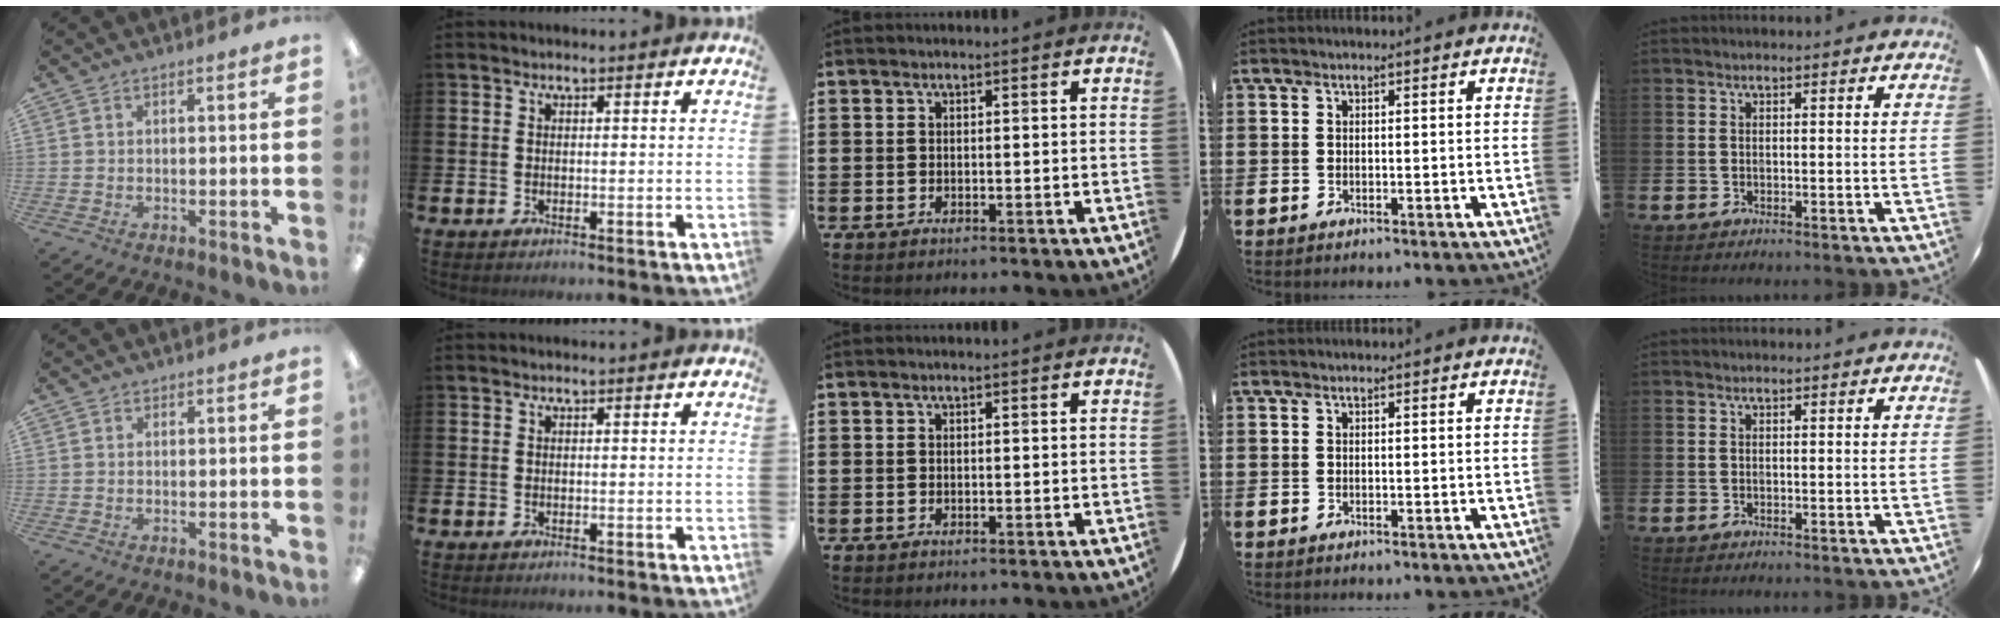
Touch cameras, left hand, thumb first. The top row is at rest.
{}